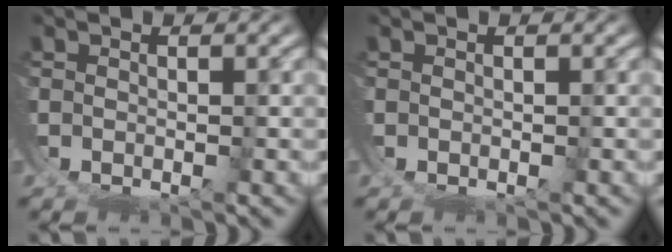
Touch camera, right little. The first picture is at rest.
{"total": 0.0}